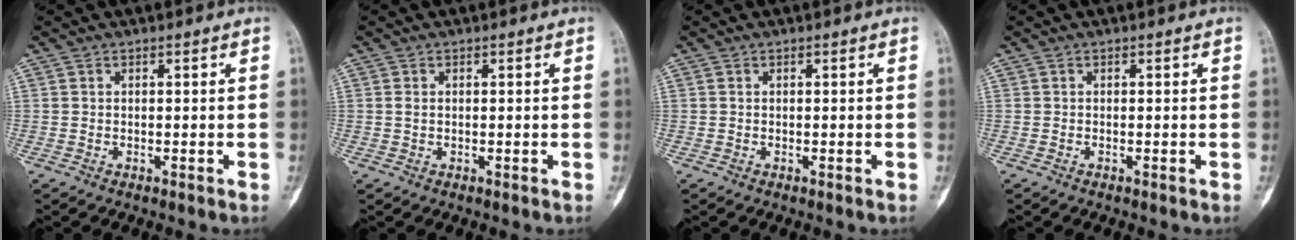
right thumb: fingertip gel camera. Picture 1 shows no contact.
{"total": 0.7, "force": [0.1, 0.5, 0.5], "torque": [-0.007, 0.002, 0.000]}
{"total": 0.0}
{"total": 0.0}